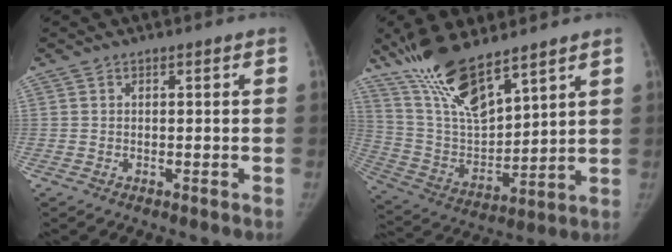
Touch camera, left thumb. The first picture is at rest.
{"total": 16.7, "force": [12.4, 5.0, 9.9], "torque": [-0.164, -0.063, 0.251]}